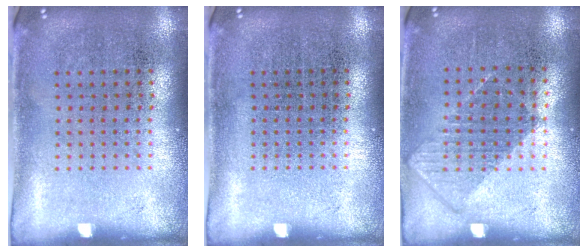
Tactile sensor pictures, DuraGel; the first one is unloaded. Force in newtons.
{"total": 0.0}
{"total": 0.9, "press": 0.7, "slide": 0.4}